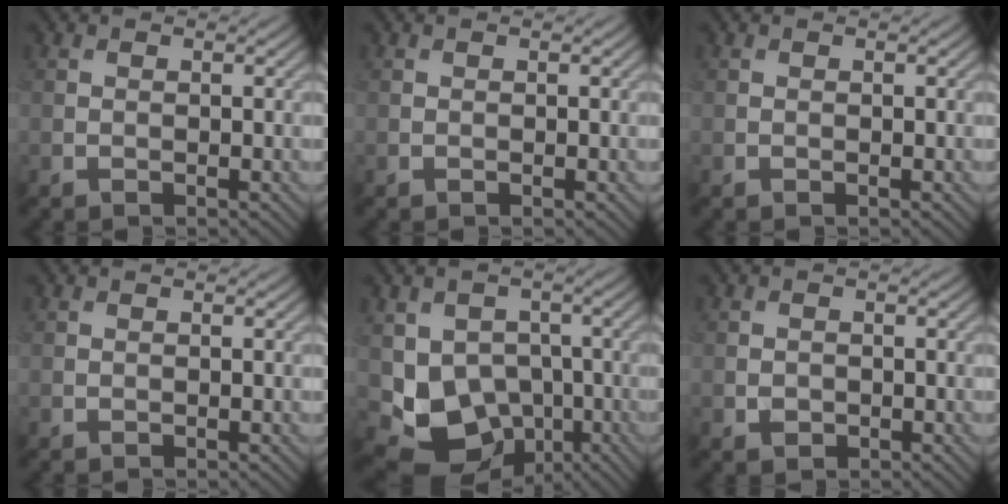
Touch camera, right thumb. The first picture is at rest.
{"total": 0.0}
{"total": 0.0}
{"total": 0.0}
{"total": 8.9, "force": [-2.3, 7.4, 4.4], "torque": [-0.097, -0.030, -0.039]}
{"total": 1.0, "force": [-0.4, 0.9, 0.2], "torque": [-0.006, -0.001, -0.007]}